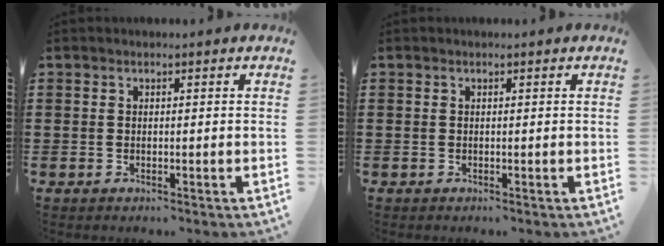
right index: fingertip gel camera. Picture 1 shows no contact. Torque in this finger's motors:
{"motor_torque": [0.00, 0.00, 0.00, 0.00]}